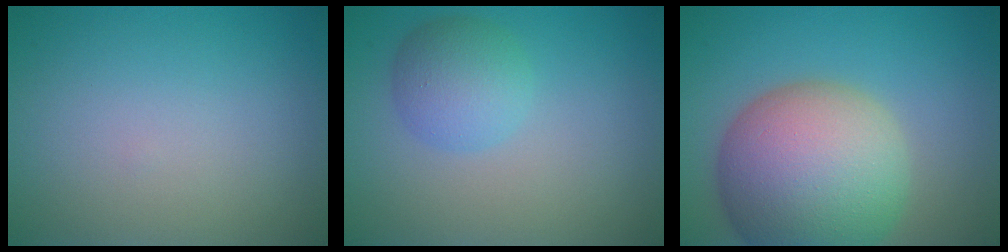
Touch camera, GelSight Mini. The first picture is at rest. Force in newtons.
{"total": 3.5, "press": 3.5, "slide": 0.1}
{"total": 13.1, "press": 13.1, "slide": 0.8}